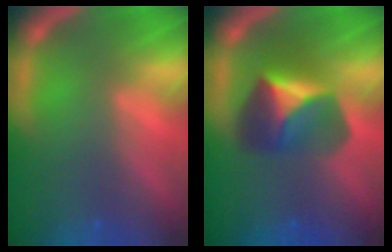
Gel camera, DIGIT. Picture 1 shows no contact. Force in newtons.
{"total": 5.4}